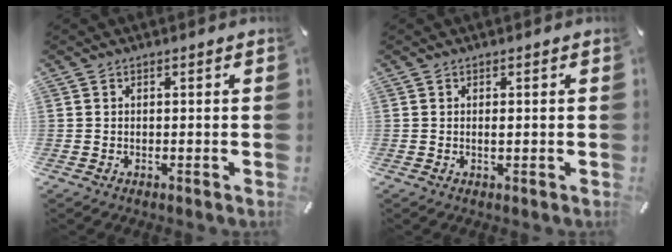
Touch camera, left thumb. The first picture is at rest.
{"total": 0.9, "force": [0.1, 0.3, 0.8], "torque": [-0.016, 0.000, 0.000]}